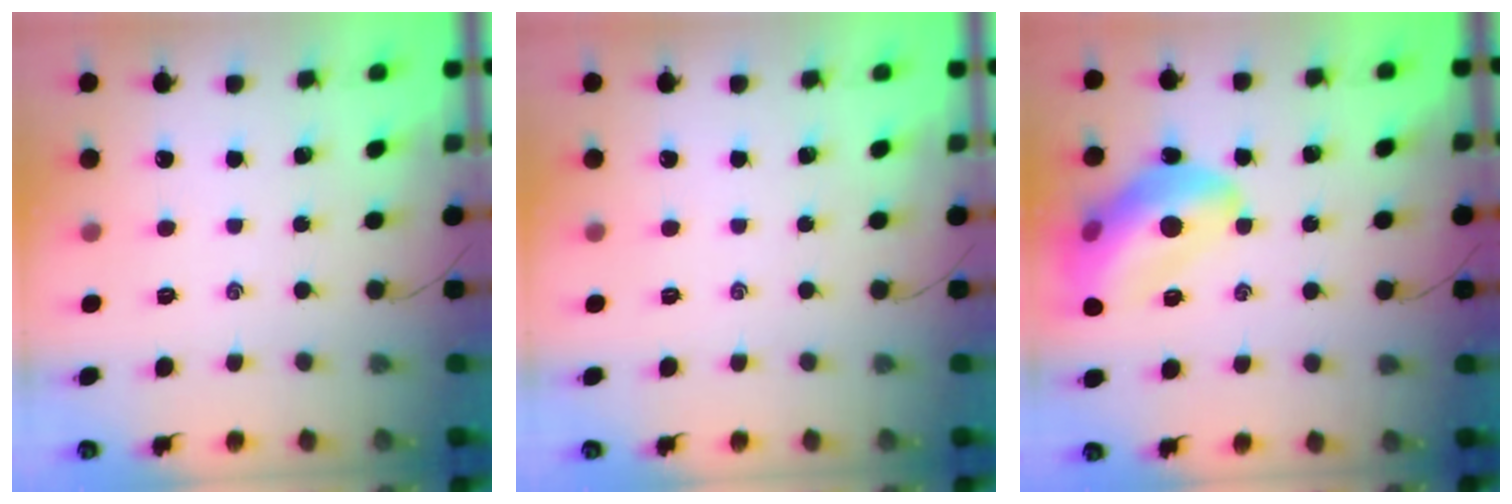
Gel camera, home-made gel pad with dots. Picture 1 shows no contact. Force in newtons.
{"total": 0.0}
{"total": 16.8, "press": 16.6, "slide": 2.4}